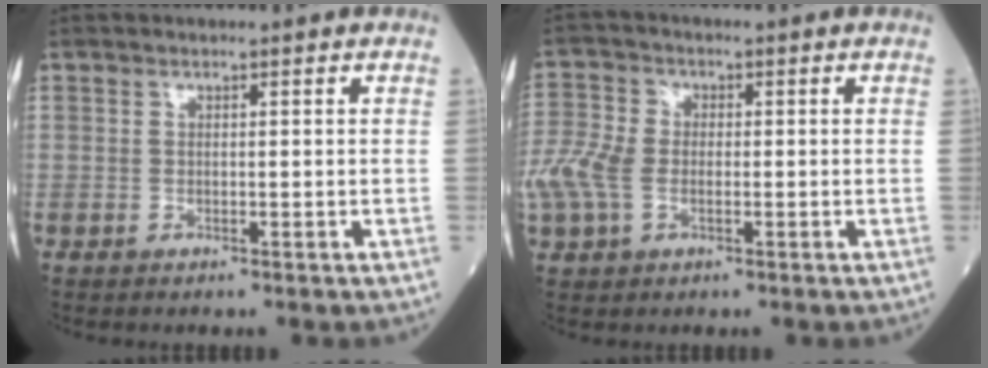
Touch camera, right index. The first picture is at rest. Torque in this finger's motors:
{"motor_torque": [0.54, -0.29, 0.32, 0.21]}